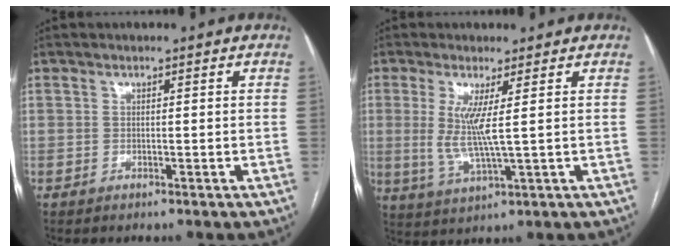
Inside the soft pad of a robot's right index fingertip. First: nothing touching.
{"total": 6.3, "force": [1.1, -0.2, 6.2], "torque": [-0.137, -0.012, 0.025]}